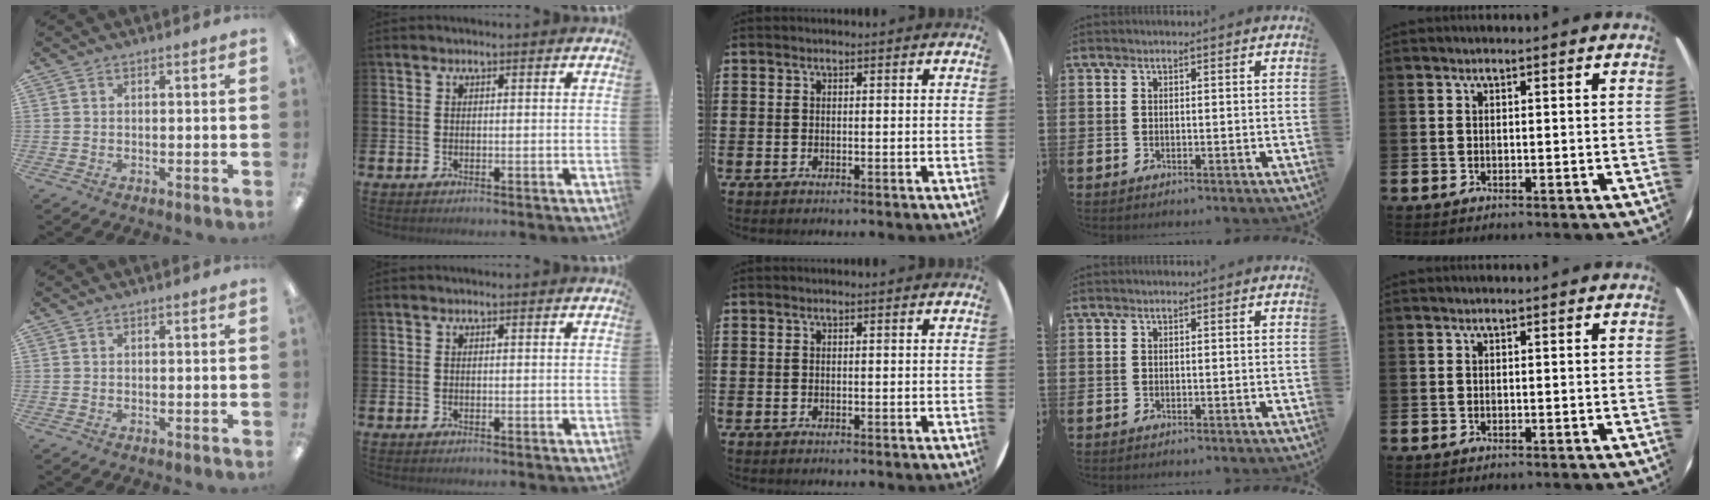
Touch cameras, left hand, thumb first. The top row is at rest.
{}